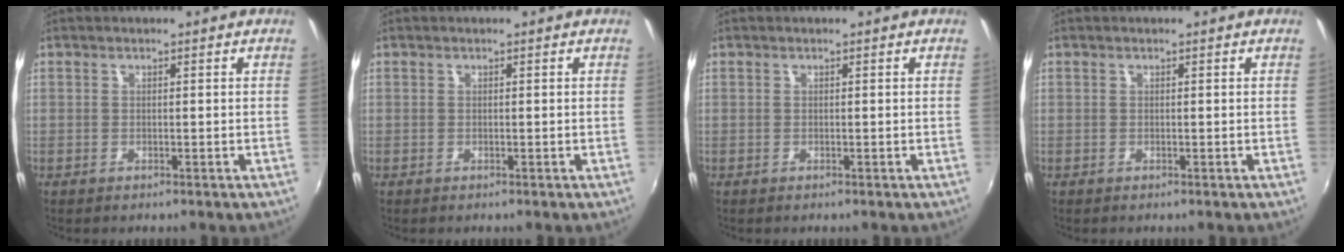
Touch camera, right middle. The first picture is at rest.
{"total": 0.0}
{"total": 0.0}
{"total": 0.0}